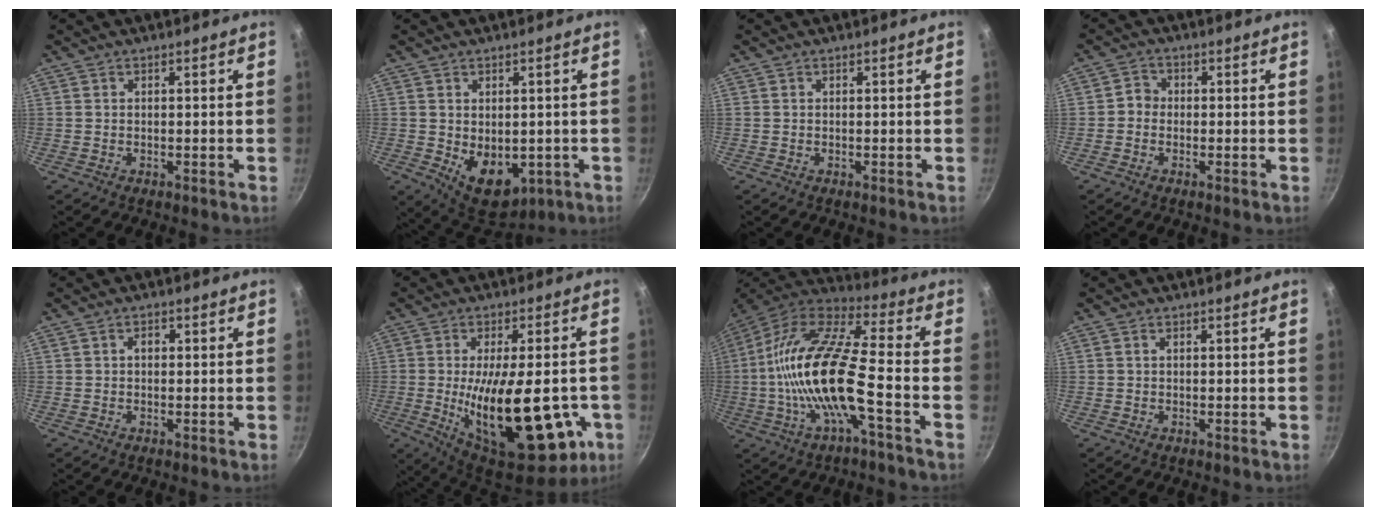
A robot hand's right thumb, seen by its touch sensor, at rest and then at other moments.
{"total": 10.0, "force": [-1.6, 6.9, 7.1], "torque": [-0.079, -0.015, 0.000]}
{"total": 0.0}
{"total": 2.5, "force": [-0.7, 2.2, 0.9], "torque": [-0.002, 0.013, -0.021]}
{"total": 1.6, "force": [0.1, 1.2, 1.0], "torque": [-0.013, 0.007, -0.001]}
{"total": 26.8, "force": [-5.8, 11.4, 23.6], "torque": [-0.333, -0.012, -0.065]}
{"total": 20.1, "force": [-4.3, 5.7, 18.8], "torque": [-0.359, 0.039, -0.097]}
{"total": 0.6, "force": [0.1, 0.4, 0.4], "torque": [-0.007, 0.004, 0.002]}